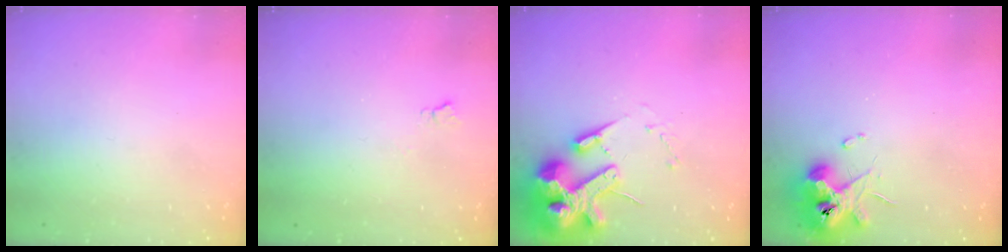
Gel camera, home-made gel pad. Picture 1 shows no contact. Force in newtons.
{"total": 2.8, "press": 2.8, "slide": 0.6}
{"total": 18.7, "press": 18.5, "slide": 3.0}
{"total": 10.5, "press": 10.4, "slide": 1.4}